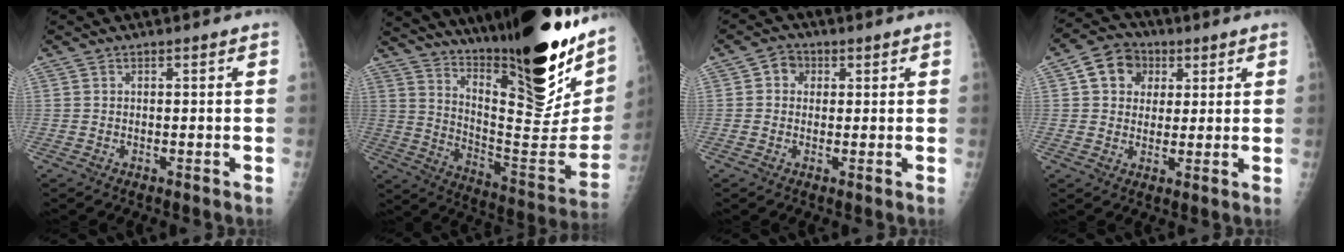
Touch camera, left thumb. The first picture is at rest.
{"total": 33.6, "force": [22.6, 7.9, 23.5], "torque": [-0.325, -0.097, 0.345]}
{"total": 3.2, "force": [0.9, 2.8, 1.3], "torque": [-0.002, 0.002, 0.008]}
{"total": 8.1, "force": [2.7, 6.7, 3.6], "torque": [-0.027, -0.003, 0.037]}